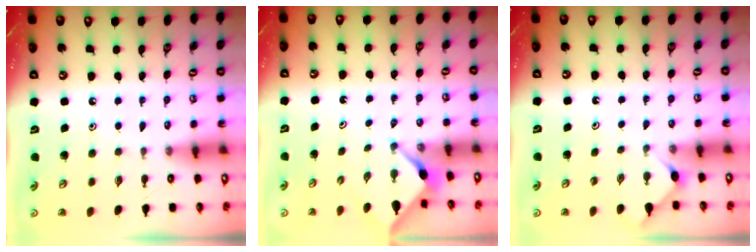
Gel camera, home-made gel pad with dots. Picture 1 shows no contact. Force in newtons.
{"total": 2.9, "press": 2.9, "slide": 0.4}
{"total": 3.0, "press": 2.9, "slide": 0.4}